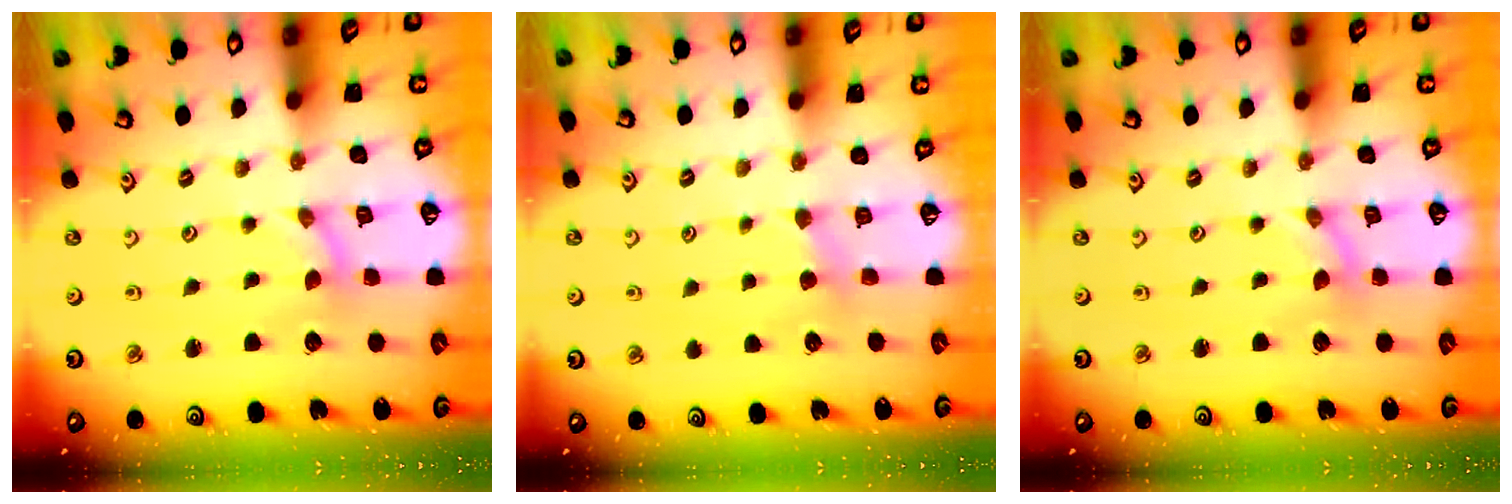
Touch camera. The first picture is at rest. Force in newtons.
{"total": 3.7, "press": 3.7, "slide": 0.5}
{"total": 0.0}